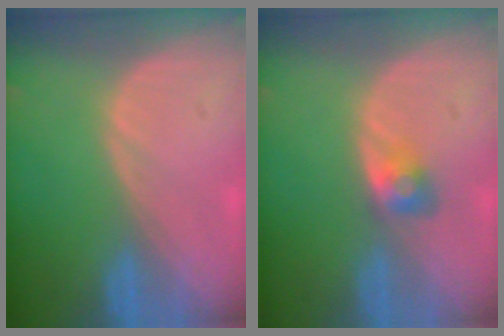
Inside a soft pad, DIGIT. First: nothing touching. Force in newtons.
{"total": 2.8, "press": 2.5, "slide": 1.2}